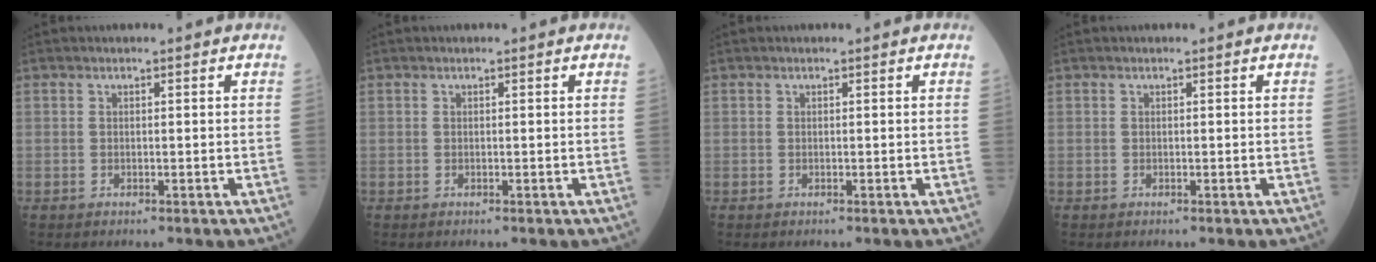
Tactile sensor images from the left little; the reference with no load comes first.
{"total": 0.0}
{"total": 0.0}
{"total": 0.0}